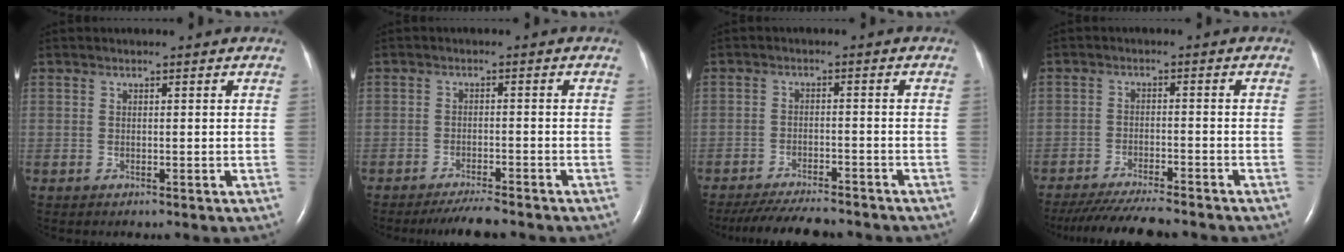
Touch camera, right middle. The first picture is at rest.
{"total": 5.0, "force": [-4.5, 0.3, 2.2], "torque": [-0.037, -0.013, -0.074]}
{"total": 10.9, "force": [-9.9, 1.8, 4.2], "torque": [-0.068, -0.014, -0.144]}
{"total": 11.8, "force": [-10.6, 1.0, 5.1], "torque": [-0.078, -0.024, -0.157]}